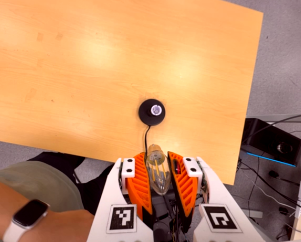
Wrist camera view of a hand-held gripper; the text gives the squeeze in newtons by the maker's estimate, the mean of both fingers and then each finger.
{"total": 20.5, "left": 23.2, "right": 17.7}